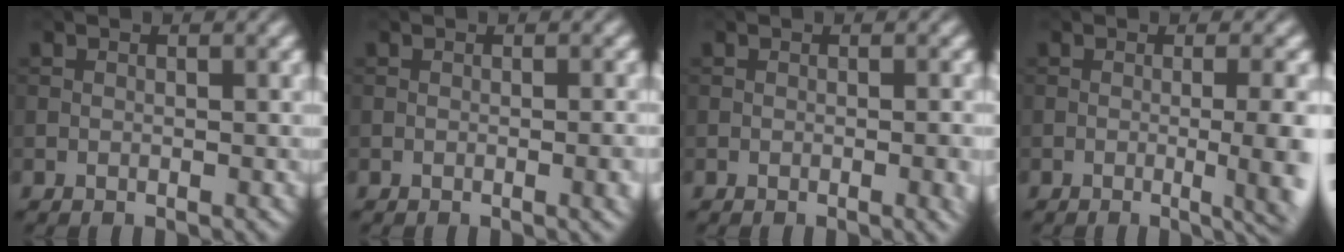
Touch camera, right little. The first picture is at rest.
{"total": 2.4, "force": [-0.4, 0.7, 2.3], "torque": [-0.024, -0.002, -0.005]}
{"total": 2.2, "force": [-0.4, 0.6, 2.1], "torque": [-0.022, -0.003, -0.004]}
{"total": 6.8, "force": [-0.9, 2.2, 6.4], "torque": [-0.068, -0.011, -0.006]}